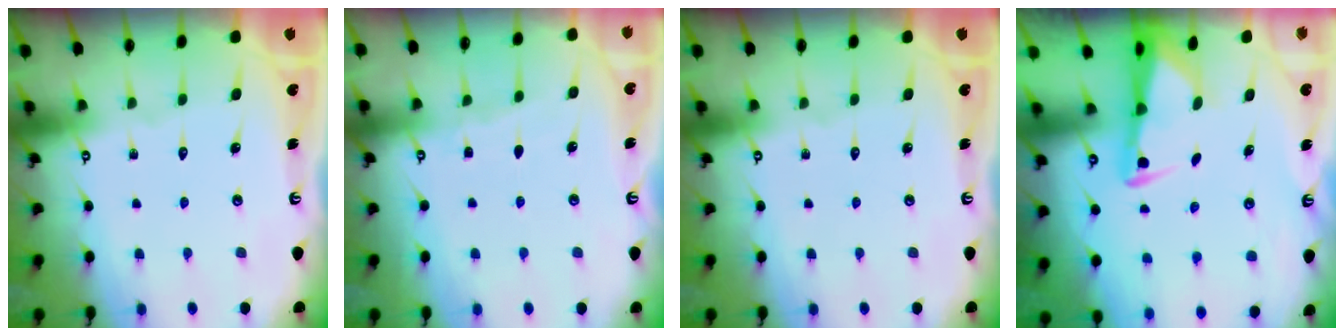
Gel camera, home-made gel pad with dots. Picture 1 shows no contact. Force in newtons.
{"total": 2.8, "press": 2.8, "slide": 0.4}
{"total": 0.0}
{"total": 3.0, "press": 2.9, "slide": 0.5}